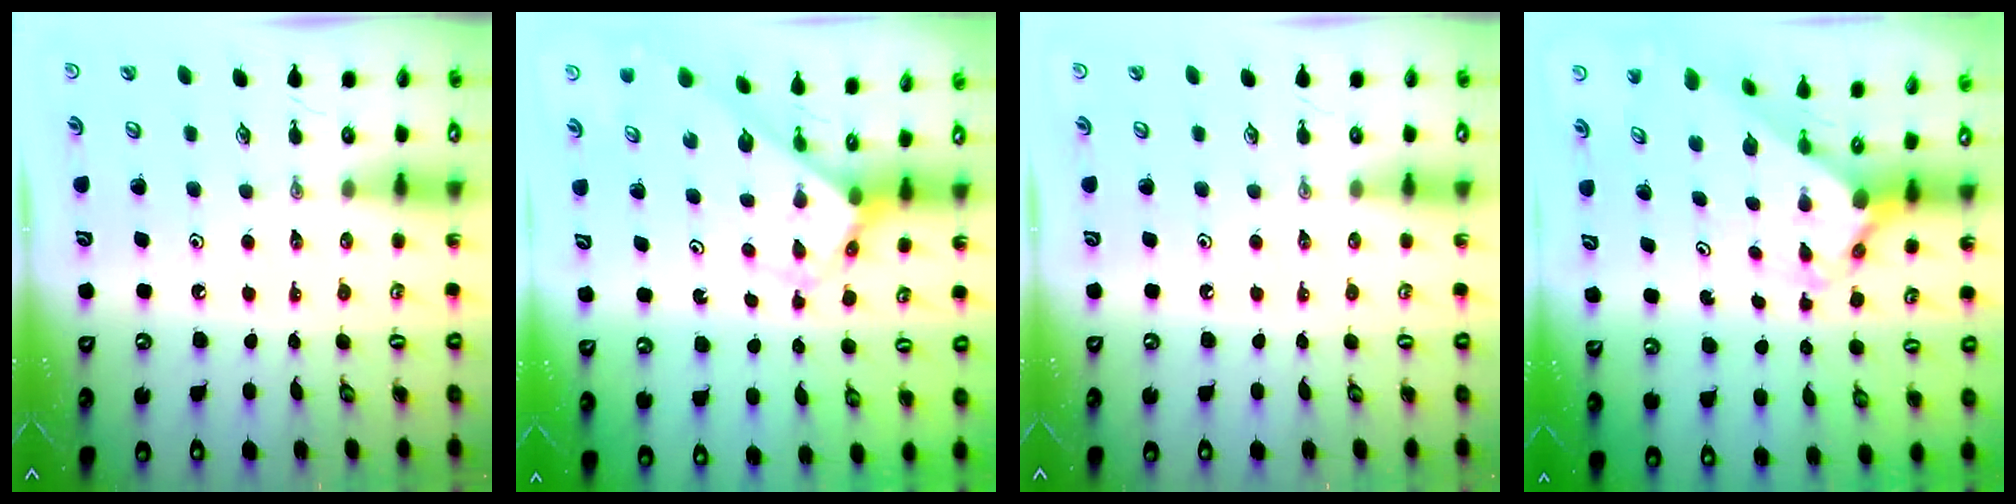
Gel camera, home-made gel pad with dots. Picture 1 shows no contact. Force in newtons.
{"total": 2.9, "press": 2.9, "slide": 0.1}
{"total": 0.0}
{"total": 2.8, "press": 2.8, "slide": 0.3}